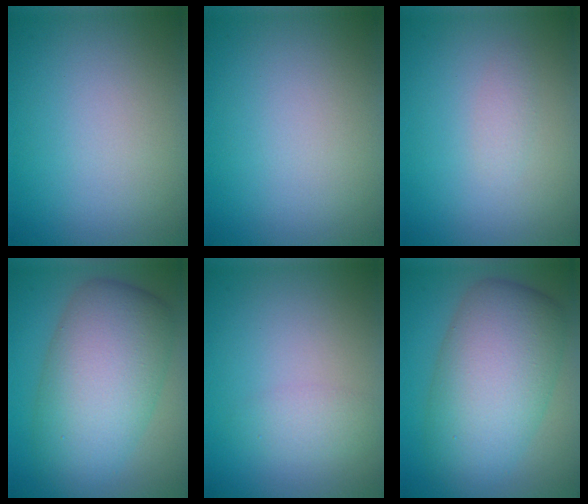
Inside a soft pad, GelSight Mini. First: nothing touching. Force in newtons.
{"total": 0.0}
{"total": 0.9, "press": 0.9, "slide": 0.1}
{"total": 9.6, "press": 9.6, "slide": 0.4}
{"total": 1.7, "press": 1.7, "slide": 0.0}
{"total": 9.6, "press": 9.6, "slide": 0.4}